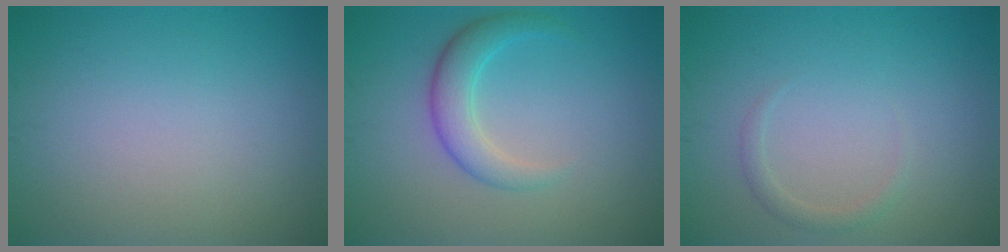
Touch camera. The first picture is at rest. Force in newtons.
{"total": 3.2, "press": 3.2, "slide": 0.1}
{"total": 1.1, "press": 1.1, "slide": 0.1}